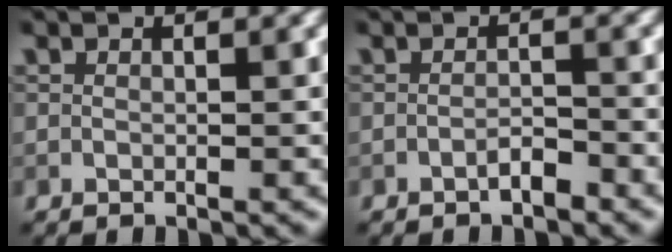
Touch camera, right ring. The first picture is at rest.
{"total": 1.5, "force": [-1.1, 0.4, 0.9], "torque": [-0.015, 0.004, -0.019]}